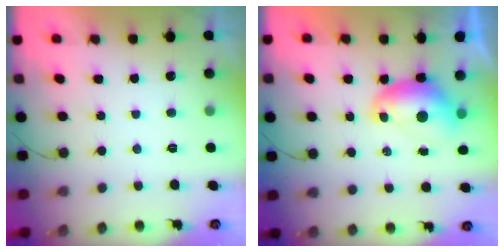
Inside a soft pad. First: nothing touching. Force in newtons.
{"total": 7.8, "press": 7.8, "slide": 0.2}